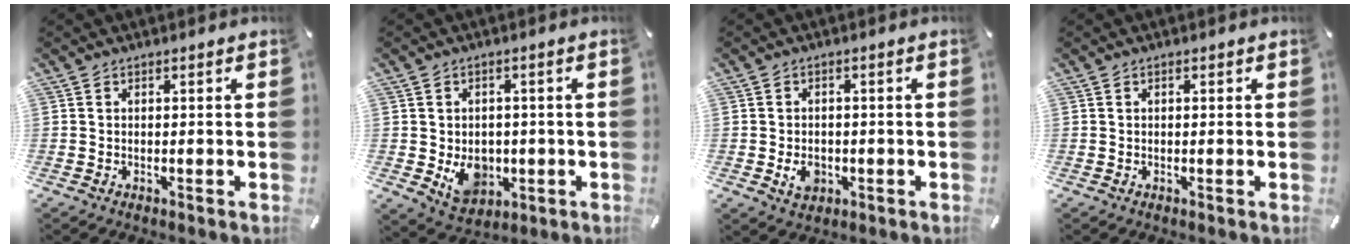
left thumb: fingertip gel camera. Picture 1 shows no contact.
{"total": 8.2, "force": [-1.3, 7.0, 4.2], "torque": [-0.047, 0.005, -0.018]}
{"total": 4.7, "force": [-1.2, 3.7, 2.6], "torque": [-0.041, 0.001, -0.021]}
{"total": 0.7, "force": [0.1, 0.5, 0.5], "torque": [-0.009, 0.003, 0.000]}